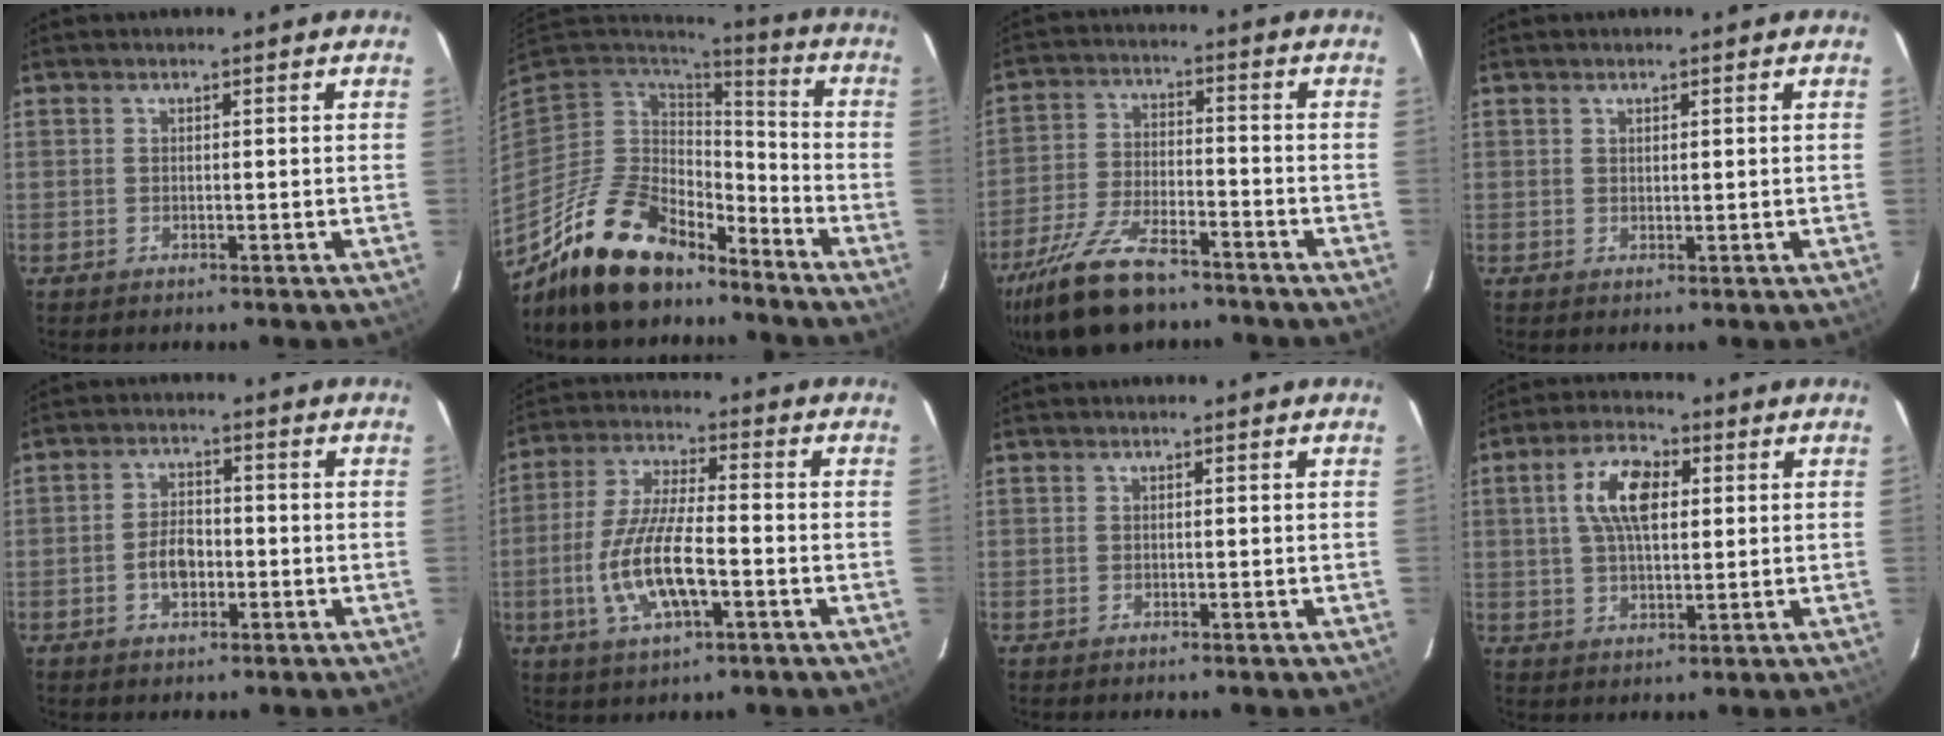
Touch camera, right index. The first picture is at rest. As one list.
[{"total": 17.0, "force": [-13.1, 7.3, 8.1], "torque": [-0.175, -0.013, -0.226]}, {"total": 16.2, "force": [-12.4, 5.7, 8.8], "torque": [-0.197, -0.028, -0.224]}, {"total": 0.7, "force": [0.5, 0.3, 0.3], "torque": [-0.005, 0.001, 0.010]}, {"total": 5.0, "force": [-1.6, 3.1, 3.7], "torque": [-0.072, 0.008, -0.025]}, {"total": 13.0, "force": [-3.8, 4.0, 11.8], "torque": [-0.244, -0.008, -0.069]}, {"total": 0.0}, {"total": 9.3, "force": [2.2, 4.4, 7.8], "torque": [-0.146, 0.019, 0.040]}]